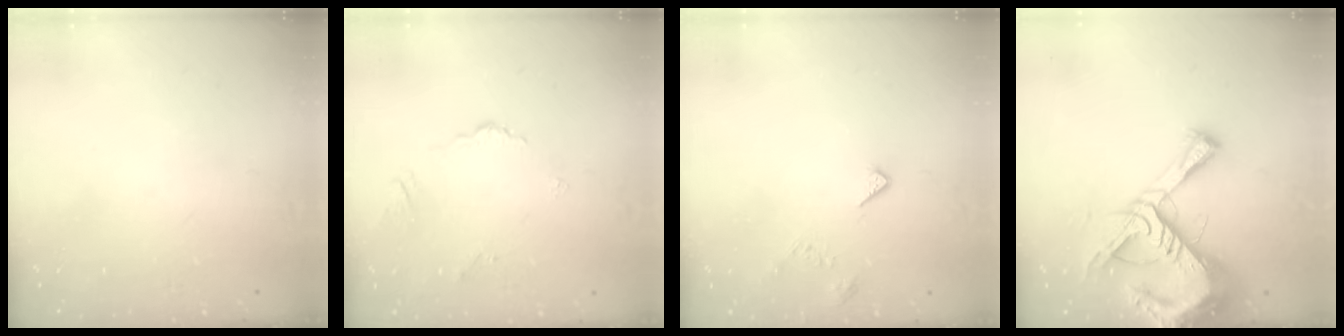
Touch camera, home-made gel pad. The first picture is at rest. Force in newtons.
{"total": 2.8, "press": 2.8, "slide": 0.6}
{"total": 4.7, "press": 4.7, "slide": 0.6}
{"total": 17.4, "press": 17.3, "slide": 1.8}